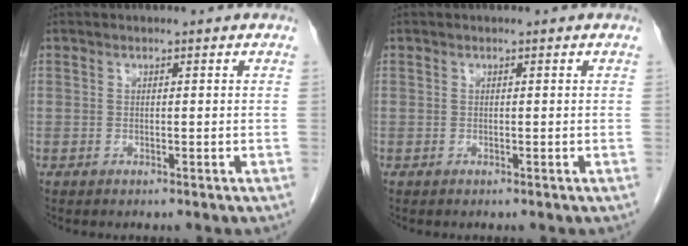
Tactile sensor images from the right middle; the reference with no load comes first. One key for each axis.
{"total": 0.0}